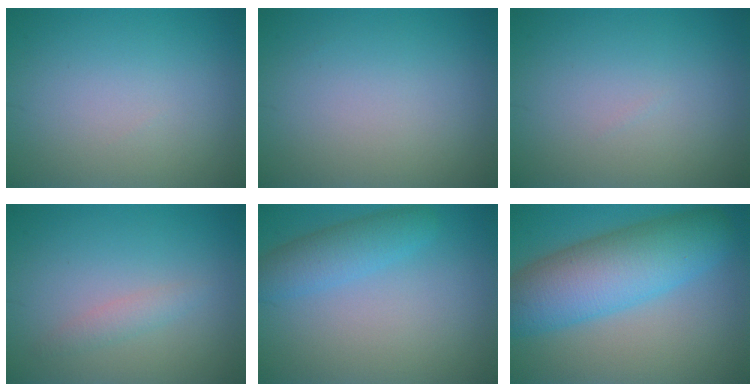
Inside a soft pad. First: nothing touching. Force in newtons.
{"total": 0.0}
{"total": 0.0}
{"total": 1.3, "press": 1.3, "slide": 0.0}
{"total": 3.2, "press": 3.2, "slide": 0.1}
{"total": 9.2, "press": 9.2, "slide": 0.1}